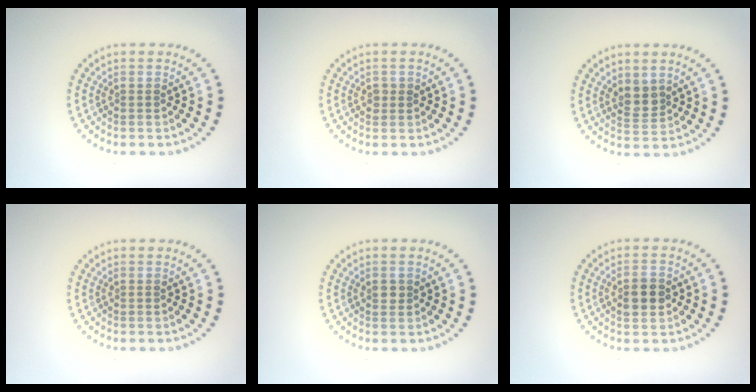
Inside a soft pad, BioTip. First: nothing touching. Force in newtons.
{"total": 0.9, "press": 0.9, "slide": 0.3}
{"total": 2.0, "press": 1.7, "slide": 1.0}
{"total": 0.0}
{"total": 1.0, "press": 0.9, "slide": 0.3}
{"total": 2.7, "press": 2.7, "slide": 0.2}